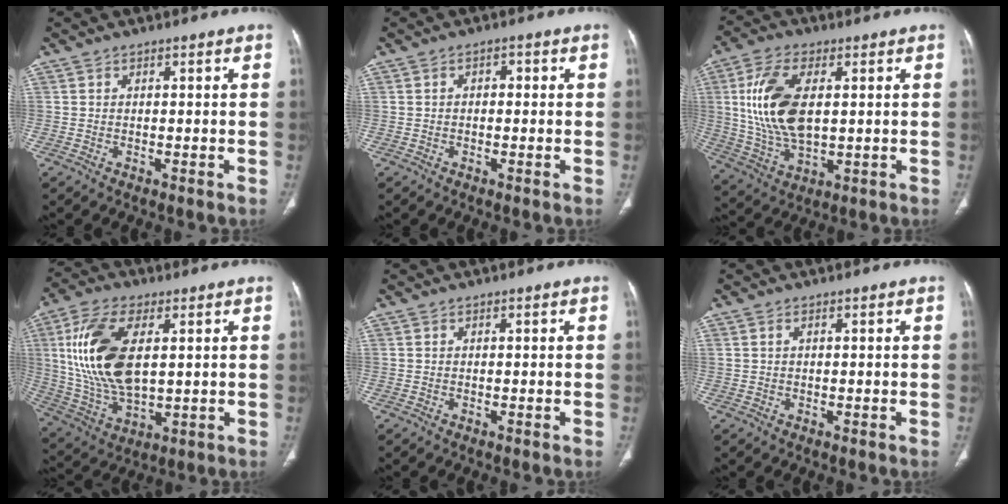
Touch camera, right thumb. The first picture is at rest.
{"total": 1.4, "force": [0.1, 1.0, 1.0], "torque": [-0.009, 0.007, -0.002]}
{"total": 15.1, "force": [2.5, 7.8, 12.7], "torque": [-0.259, -0.007, 0.055]}
{"total": 17.7, "force": [3.2, 9.0, 14.9], "torque": [-0.302, -0.009, 0.069]}
{"total": 0.0}
{"total": 0.5, "force": [0.3, 0.3, 0.3], "torque": [-0.008, 0.005, 0.007]}